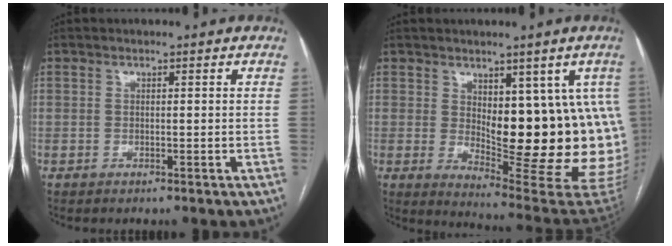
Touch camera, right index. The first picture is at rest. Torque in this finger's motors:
{"motor_torque": [1.74, 0.07, 0.79, 0.13]}